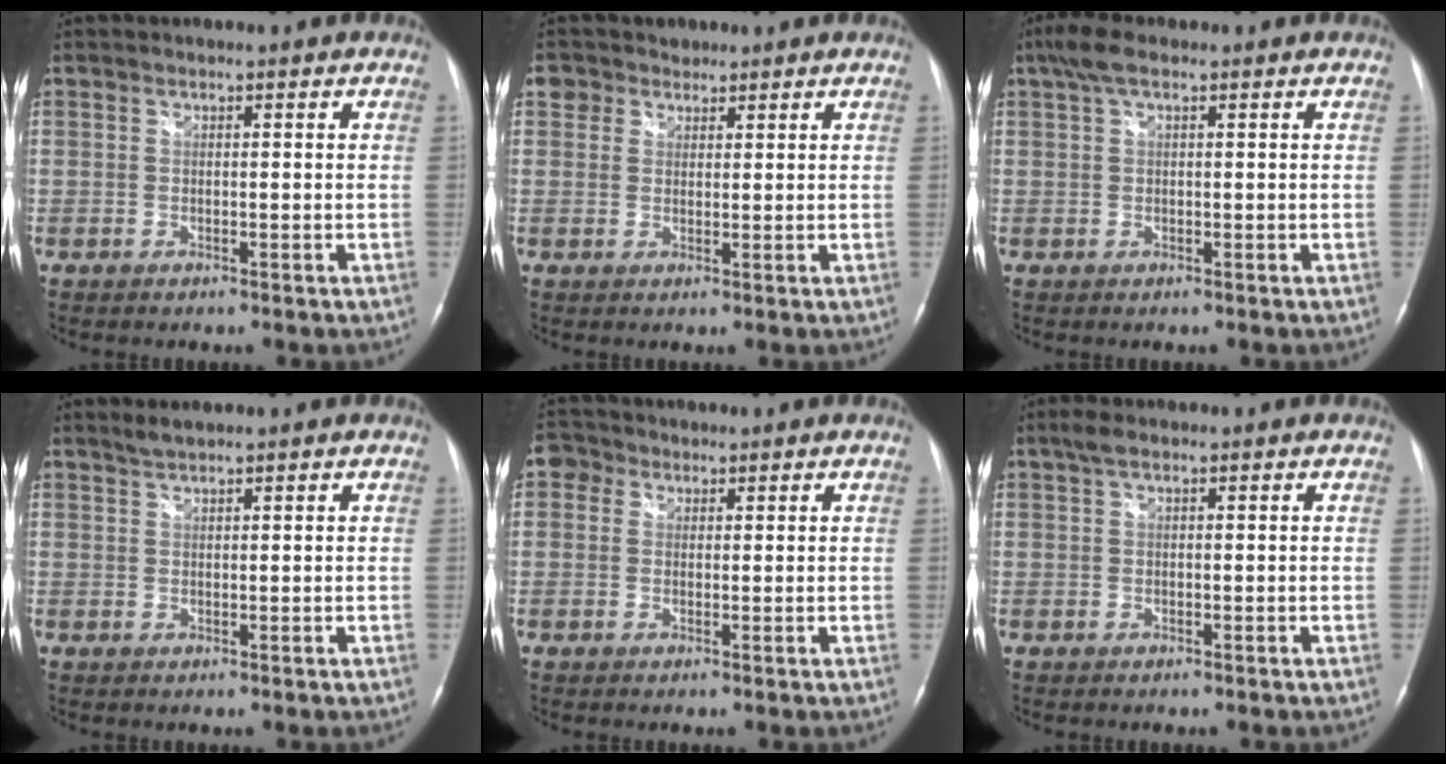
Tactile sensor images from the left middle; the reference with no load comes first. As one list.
[{"total": 3.4, "force": [2.0, 2.7, 0.2], "torque": [-0.005, 0.018, 0.031]}, {"total": 2.9, "force": [1.7, 0.9, 2.1], "torque": [-0.049, 0.023, 0.034]}, {"total": 1.5, "force": [1.4, 0.0, 0.6], "torque": [-0.014, 0.003, 0.032]}, {"total": 3.0, "force": [1.3, 2.5, 0.9], "torque": [-0.018, 0.013, 0.020]}, {"total": 1.8, "force": [1.2, 0.6, 1.3], "torque": [-0.029, 0.017, 0.022]}]